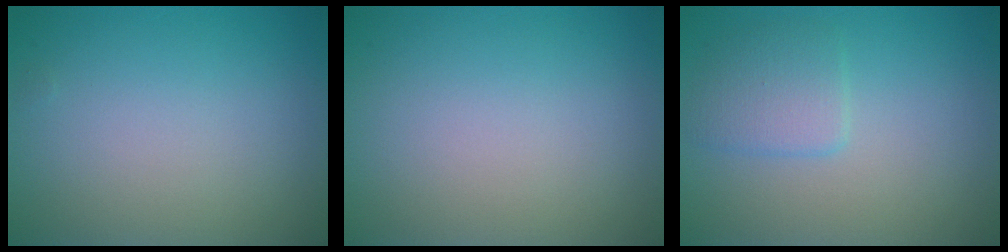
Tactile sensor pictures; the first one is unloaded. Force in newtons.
{"total": 0.0}
{"total": 2.4, "press": 2.4, "slide": 0.2}